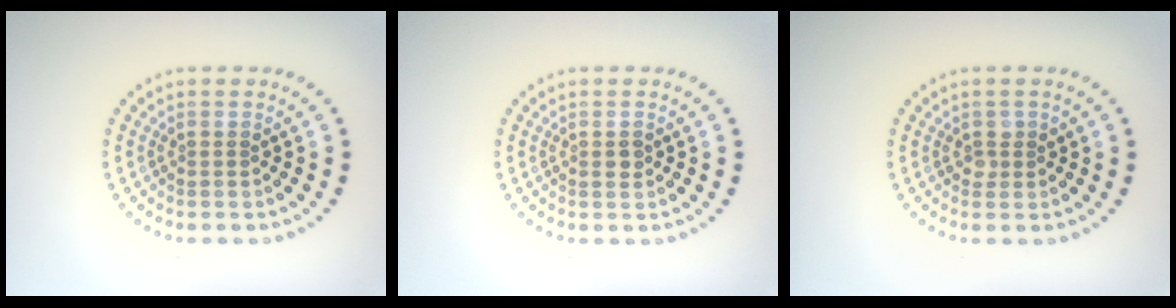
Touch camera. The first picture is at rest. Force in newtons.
{"total": 1.0, "press": 1.0, "slide": 0.2}
{"total": 1.1, "press": 1.0, "slide": 0.4}